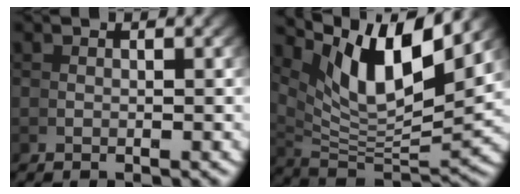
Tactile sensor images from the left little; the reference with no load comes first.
{"total": 12.3, "force": [5.3, 5.5, 9.7], "torque": [-0.165, 0.004, 0.091]}